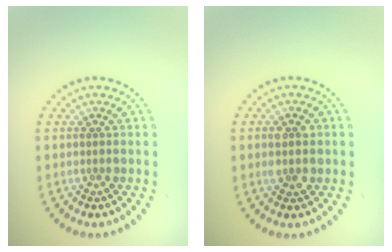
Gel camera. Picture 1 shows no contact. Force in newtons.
{"total": 2.6, "press": 2.6, "slide": 0.2}